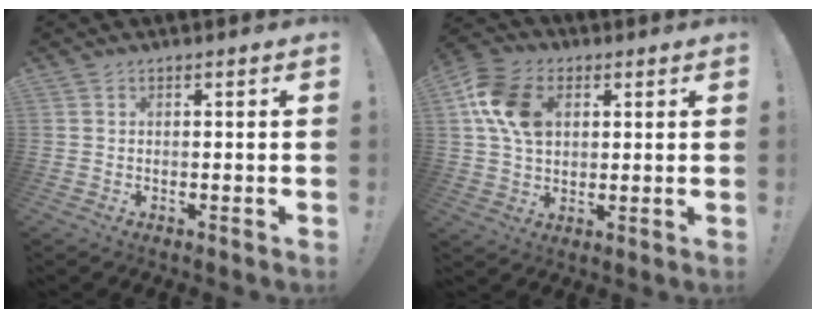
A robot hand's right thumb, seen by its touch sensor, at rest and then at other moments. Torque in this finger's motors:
{"motor_torque": [0.54, 0.59, 0.63, 0.62, 0.11]}